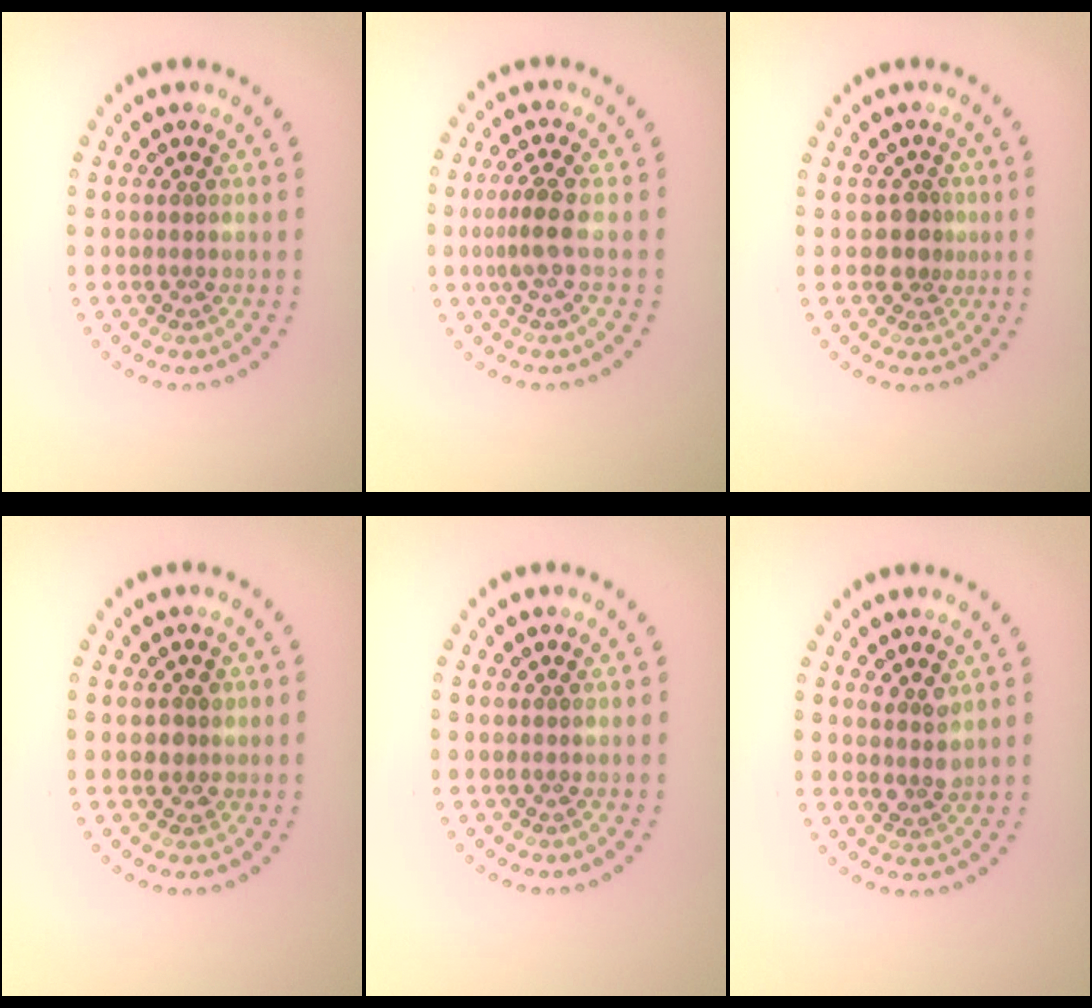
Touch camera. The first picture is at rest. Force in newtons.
{"total": 2.3, "press": 1.6, "slide": 1.6}
{"total": 2.1, "press": 1.7, "slide": 1.3}
{"total": 1.5, "press": 1.3, "slide": 0.8}
{"total": 0.0}
{"total": 1.8, "press": 1.5, "slide": 1.0}